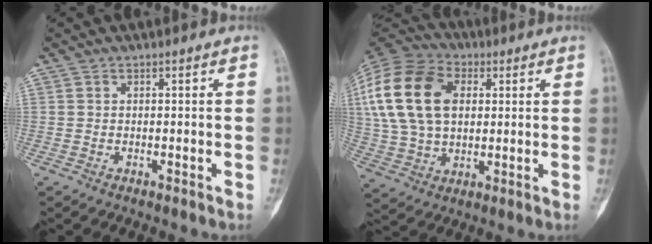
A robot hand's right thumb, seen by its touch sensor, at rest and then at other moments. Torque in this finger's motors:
{"motor_torque": [-0.51, 1.84, 1.05, -0.63, 0.55]}